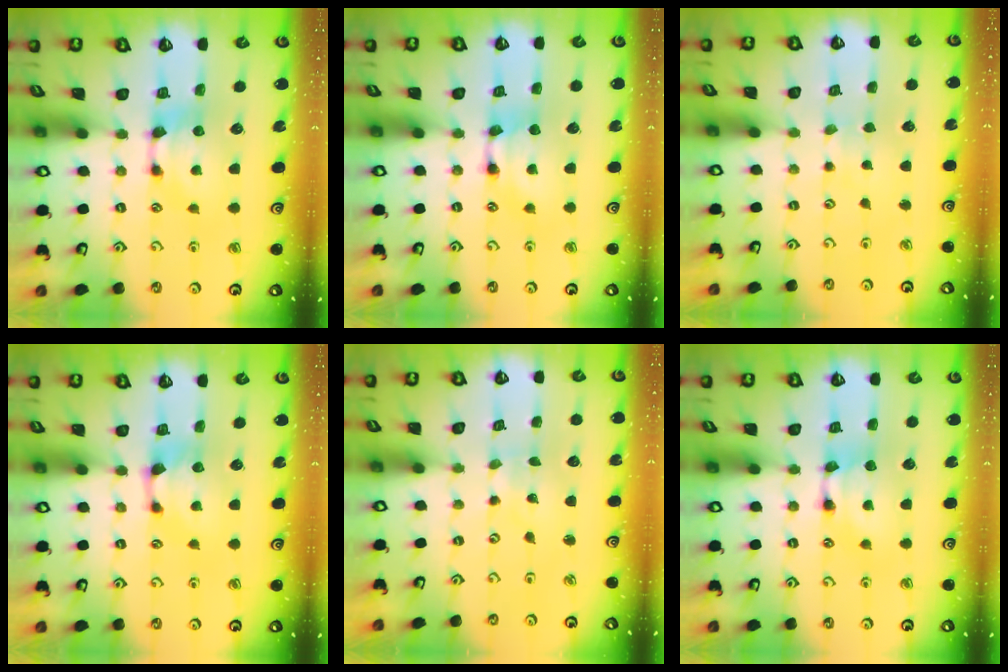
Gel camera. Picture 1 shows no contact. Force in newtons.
{"total": 1.6, "press": 1.6, "slide": 0.1}
{"total": 2.9, "press": 2.9, "slide": 0.0}
{"total": 1.0, "press": 0.3, "slide": 0.9}
{"total": 6.0, "press": 6.0, "slide": 0.4}
{"total": 1.7, "press": 1.7, "slide": 0.2}